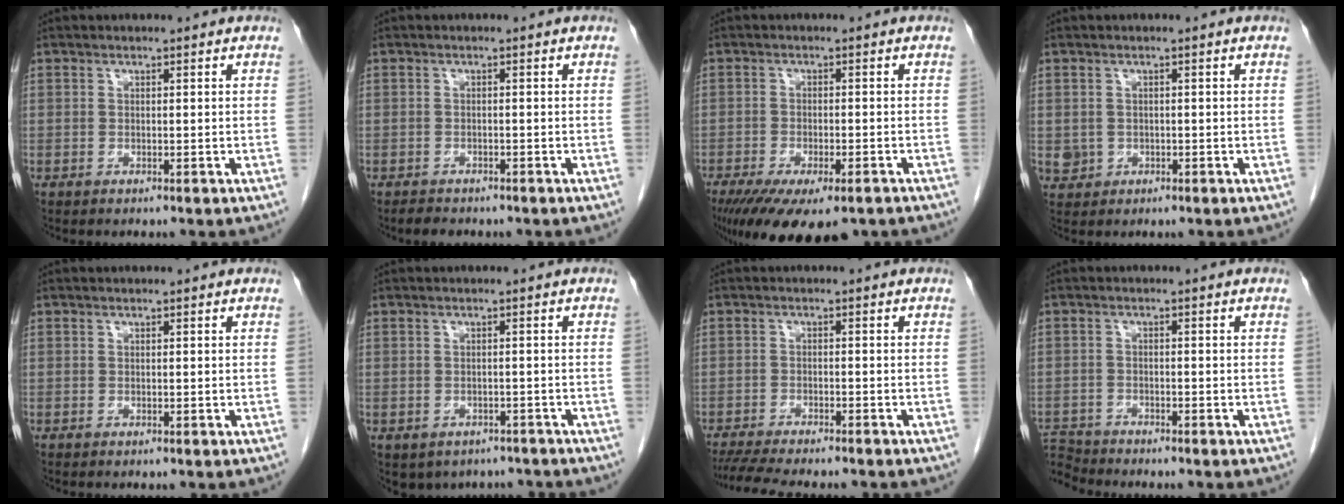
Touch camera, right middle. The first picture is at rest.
{"total": 2.4, "force": [-2.1, 1.0, 0.7], "torque": [-0.020, -0.002, -0.028]}
{"total": 15.1, "force": [-10.8, 4.8, 9.4], "torque": [-0.161, -0.028, -0.156]}
{"total": 2.4, "force": [-0.3, 2.4, 0.5], "torque": [-0.003, 0.005, 0.003]}
{"total": 0.0}
{"total": 7.4, "force": [-6.0, 4.2, 1.3], "torque": [-0.012, 0.013, -0.067]}
{"total": 12.3, "force": [-10.9, 1.6, 5.6], "torque": [-0.084, -0.015, -0.155]}
{"total": 5.0, "force": [-5.0, 0.2, -0.4], "torque": [0.009, -0.005, -0.094]}